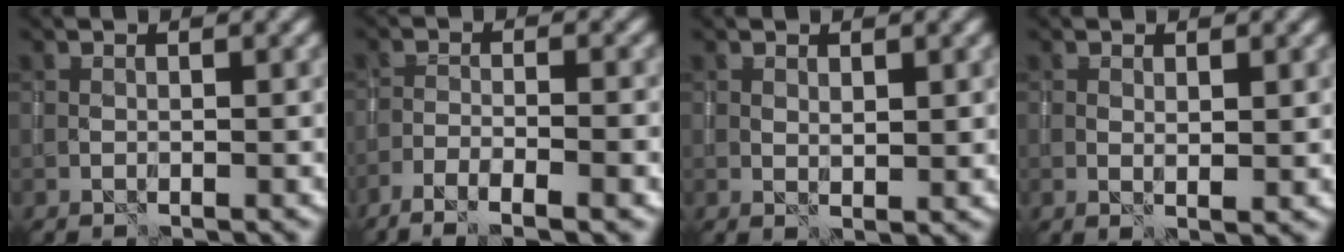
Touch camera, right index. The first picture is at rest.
{"total": 5.8, "force": [-3.9, 1.3, 4.1], "torque": [-0.069, -0.001, -0.070]}
{"total": 1.2, "force": [0.4, 0.6, 1.0], "torque": [-0.017, -0.006, 0.010]}
{"total": 1.3, "force": [0.3, 0.4, 1.2], "torque": [-0.020, -0.004, 0.007]}